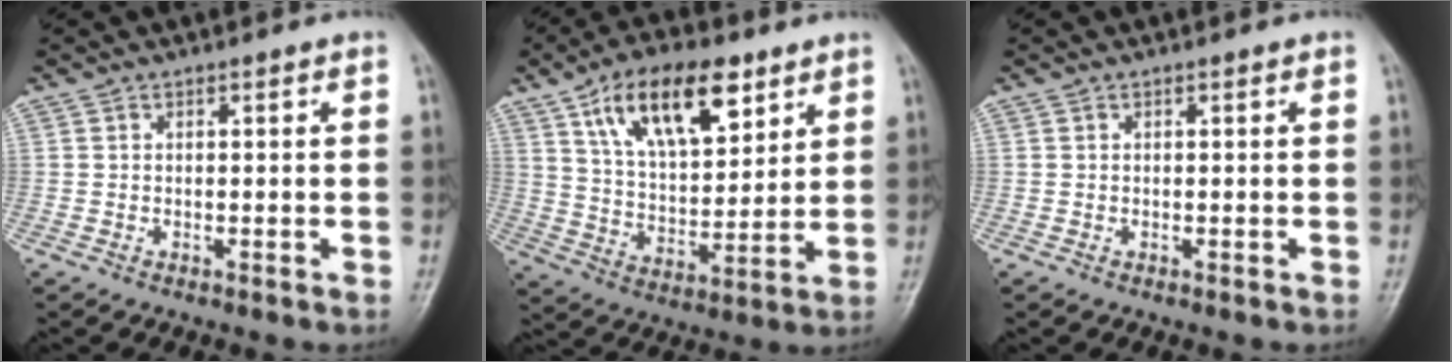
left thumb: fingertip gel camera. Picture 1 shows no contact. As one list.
[{"total": 17.3, "force": [9.2, 8.1, 12.1], "torque": [-0.168, -0.035, 0.166]}, {"total": 0.0}]